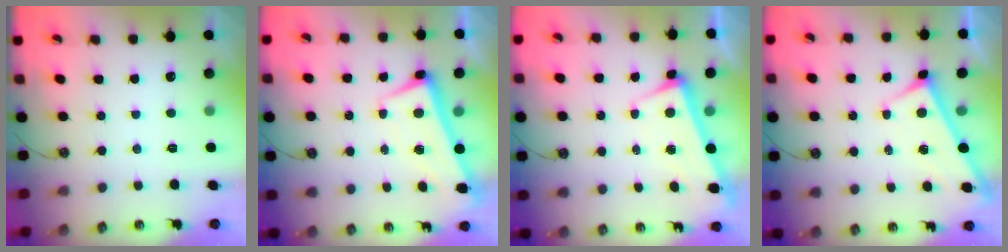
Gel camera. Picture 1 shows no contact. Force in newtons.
{"total": 3.9, "press": 3.8, "slide": 0.8}
{"total": 3.3, "press": 3.1, "slide": 0.9}
{"total": 3.2, "press": 3.2, "slide": 0.3}